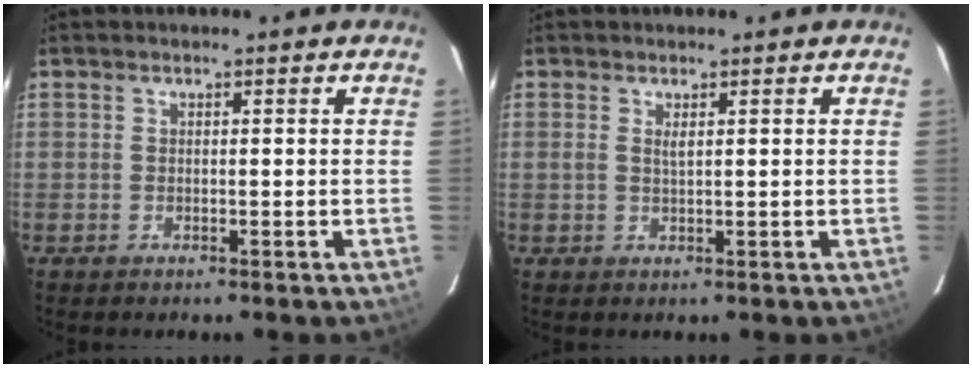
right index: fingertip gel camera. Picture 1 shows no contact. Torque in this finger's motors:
{"motor_torque": [-0.11, 0.11, 0.00, 0.00]}